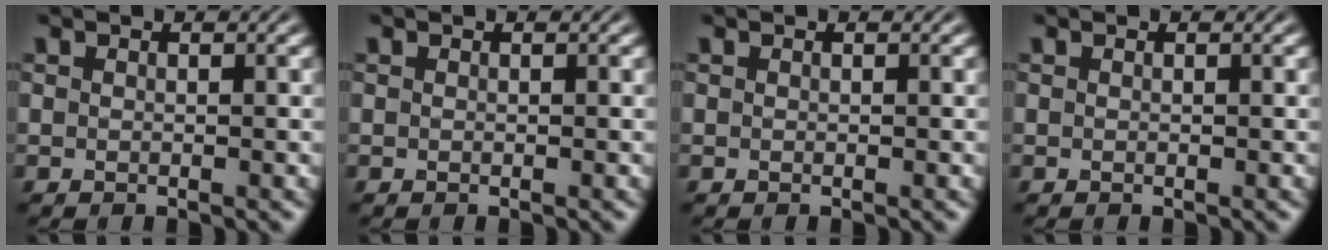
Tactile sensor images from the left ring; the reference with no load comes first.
{"total": 0.0}
{"total": 0.0}
{"total": 0.0}